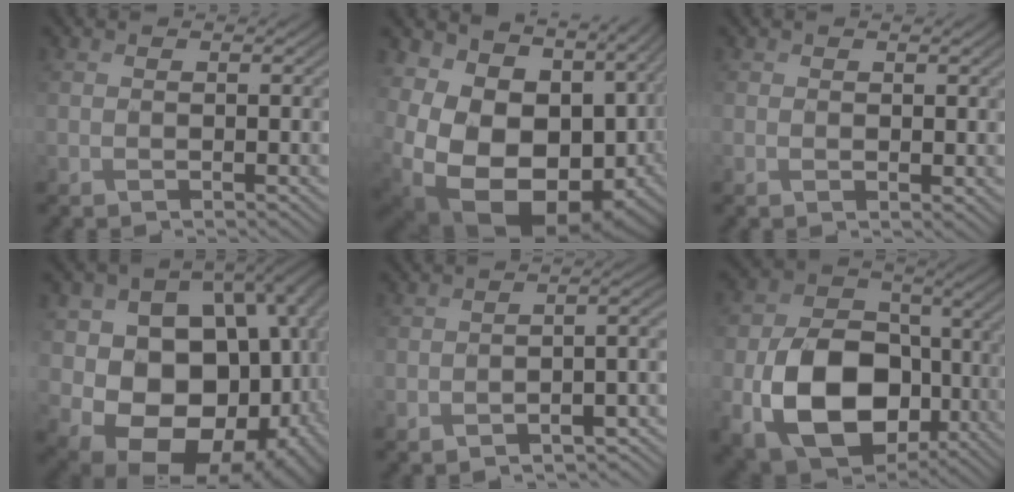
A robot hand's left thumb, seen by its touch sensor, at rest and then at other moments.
{"total": 20.1, "force": [-1.4, 14.5, 13.8], "torque": [-0.278, -0.057, 0.030]}
{"total": 0.5, "force": [0.3, 0.4, 0.2], "torque": [-0.001, -0.005, 0.008]}
{"total": 21.7, "force": [-1.2, 17.7, 12.5], "torque": [-0.197, -0.041, 0.026]}
{"total": 5.6, "force": [-3.8, 2.5, 3.3], "torque": [-0.035, -0.010, -0.063]}
{"total": 14.2, "force": [-4.1, 10.3, 8.8], "torque": [-0.172, -0.032, -0.081]}